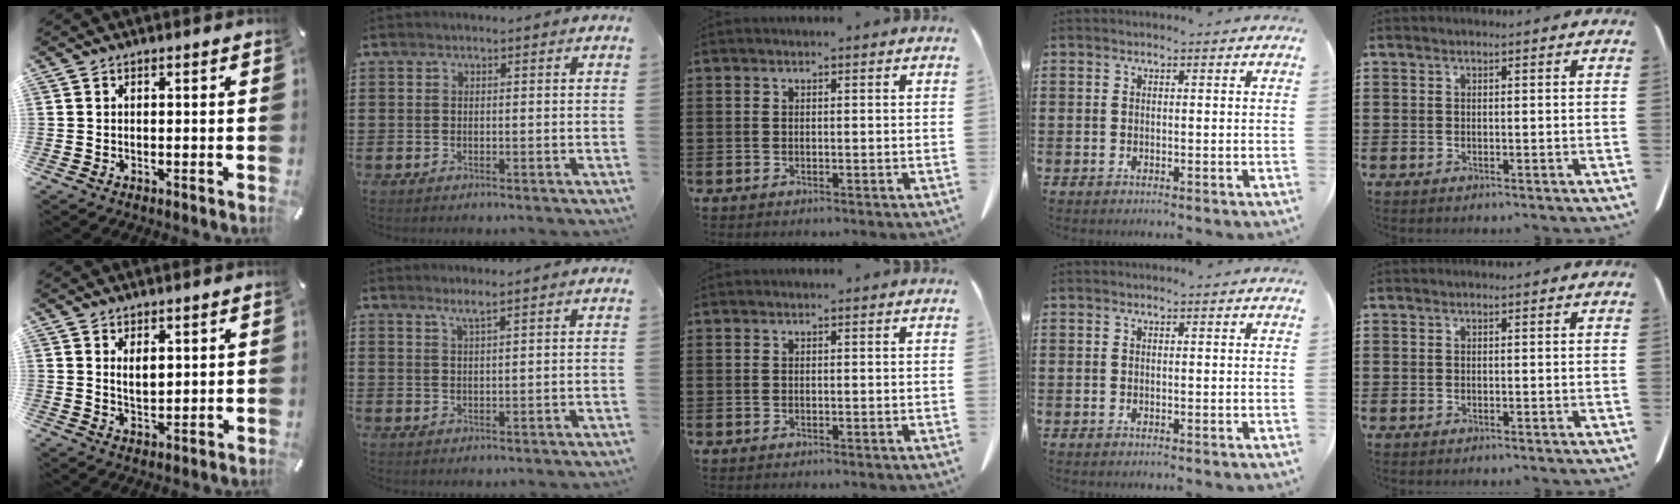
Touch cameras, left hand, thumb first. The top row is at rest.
{"thumb": {"total": 3.5, "force": [2.0, 1.8, 2.3], "torque": [-0.034, -0.008, 0.032]}, "index": {"total": 2.4, "force": [1.9, -0.1, 1.5], "torque": [-0.031, 0.000, 0.035]}}